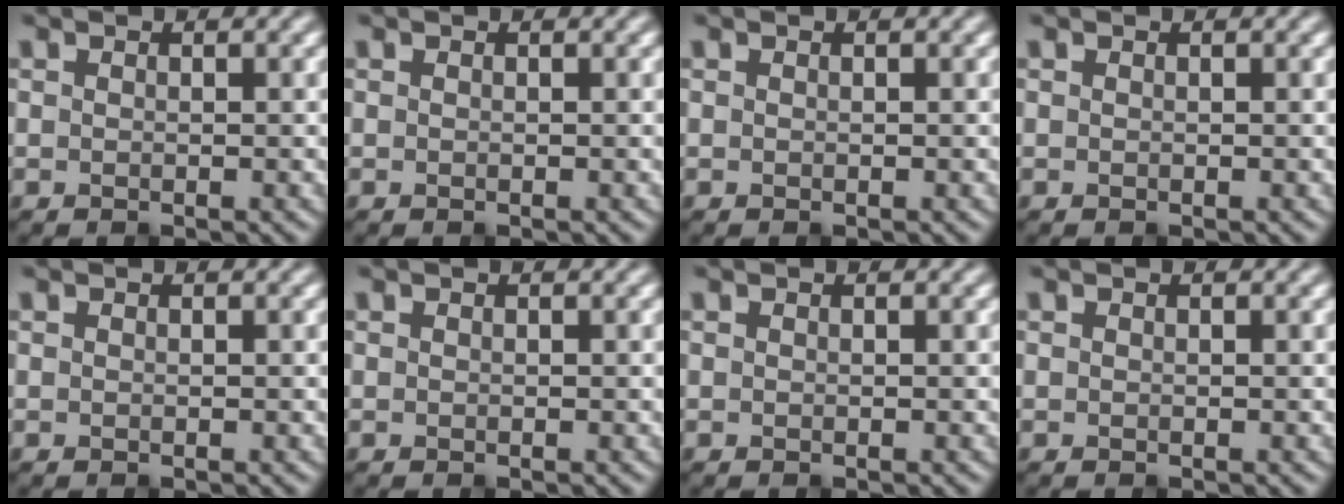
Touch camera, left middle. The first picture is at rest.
{"total": 0.0}
{"total": 0.0}
{"total": 0.0}
{"total": 0.0}
{"total": 0.0}
{"total": 0.0}
{"total": 0.0}